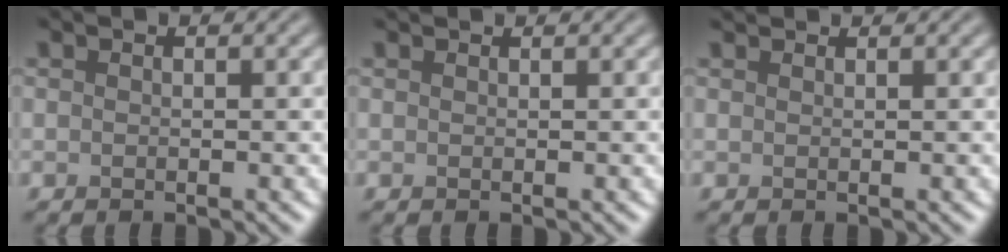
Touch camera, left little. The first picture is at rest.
{"total": 0.8, "force": [0.8, 0.1, 0.2], "torque": [-0.006, -0.005, 0.007]}
{"total": 1.3, "force": [1.2, 0.1, 0.3], "torque": [-0.011, -0.001, 0.015]}